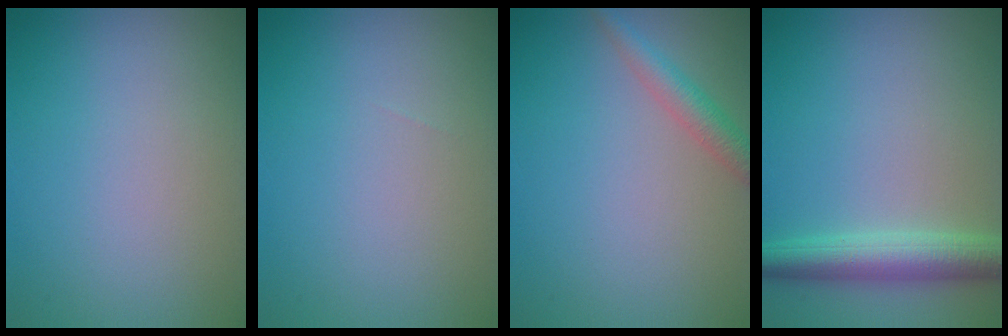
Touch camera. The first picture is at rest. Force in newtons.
{"total": 0.0}
{"total": 2.3, "press": 2.3, "slide": 0.1}
{"total": 4.3, "press": 4.3, "slide": 0.1}